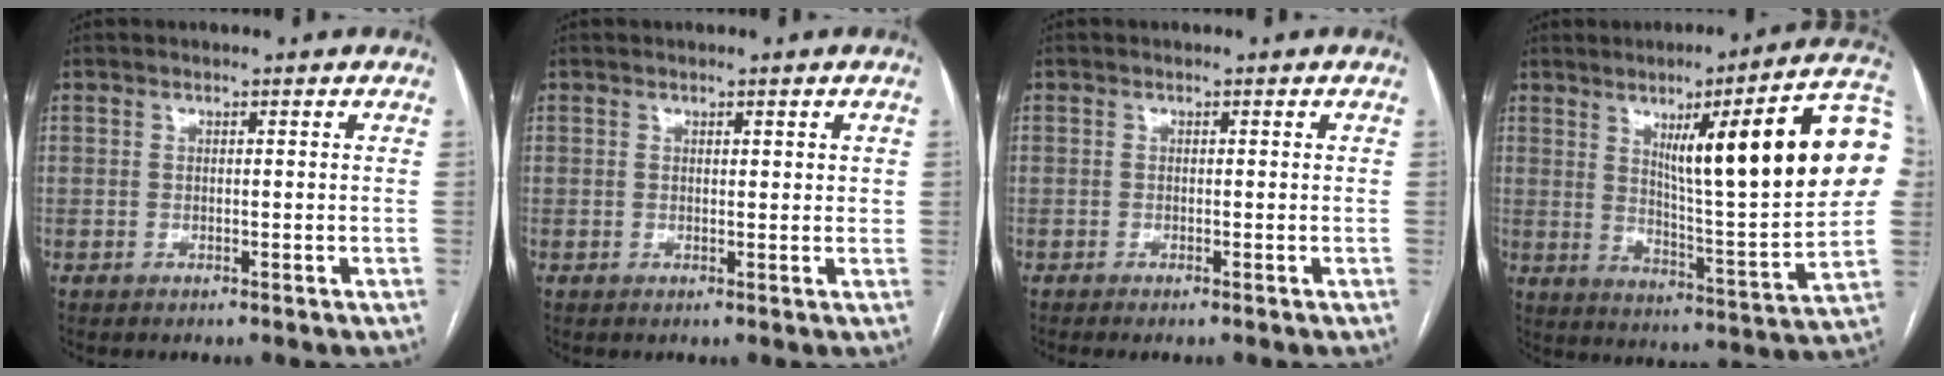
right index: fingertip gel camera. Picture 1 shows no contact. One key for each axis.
{"total": 1.6, "fx": 0.7, "fy": 0.6, "fz": 1.4, "tx": -0.018, "ty": 0.001, "tz": 0.007}
{"total": 0.8, "fx": -0.5, "fy": -0.1, "fz": 0.6, "tx": -0.010, "ty": -0.001, "tz": -0.010}
{"total": 24.2, "fx": 6.7, "fy": 2.0, "fz": 23.2, "tx": -0.272, "ty": 0.020, "tz": 0.093}